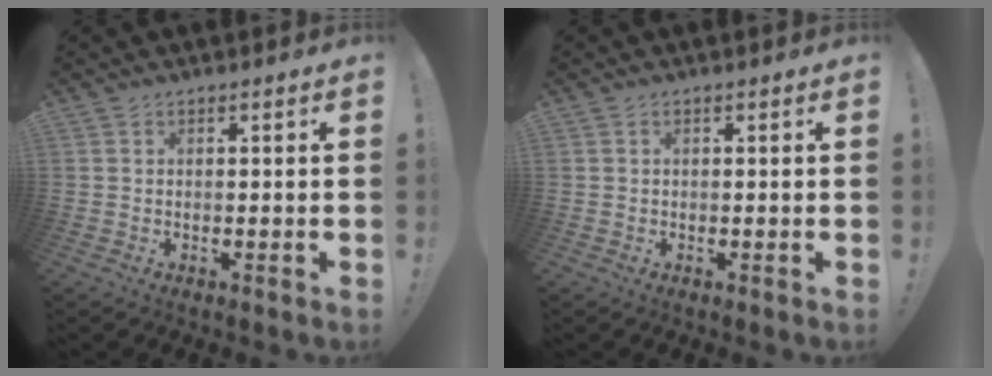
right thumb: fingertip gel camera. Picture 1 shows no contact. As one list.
[{"total": 0.0}]